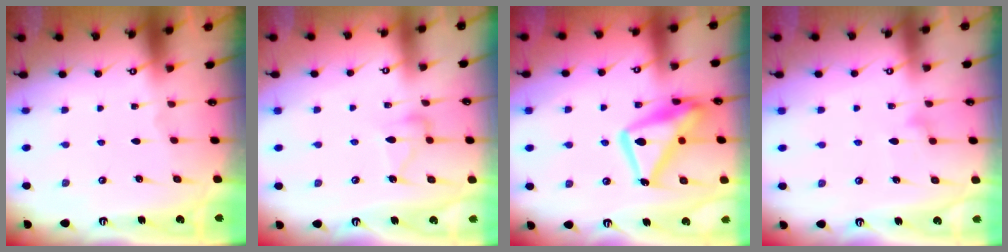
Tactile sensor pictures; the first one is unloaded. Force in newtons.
{"total": 7.0, "press": 7.0, "slide": 0.5}
{"total": 16.1, "press": 16.0, "slide": 1.5}
{"total": 8.9, "press": 8.9, "slide": 0.5}